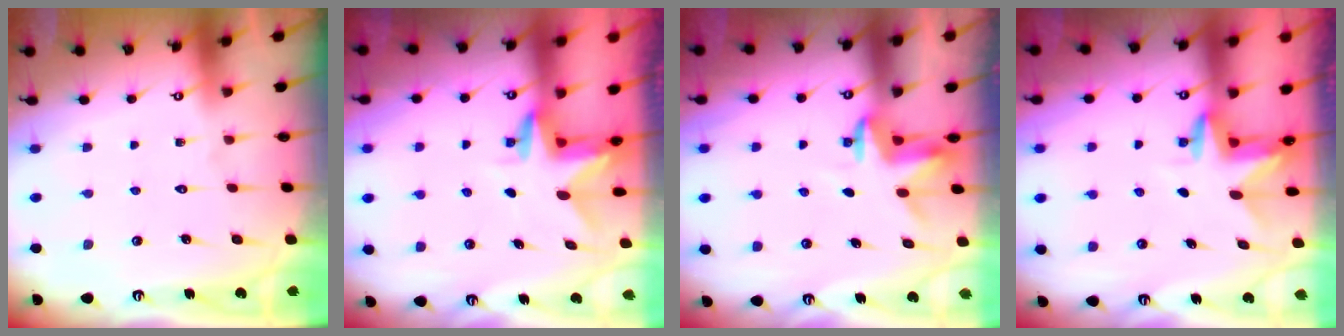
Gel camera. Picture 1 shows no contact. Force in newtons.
{"total": 2.9, "press": 2.9, "slide": 0.2}
{"total": 3.8, "press": 3.8, "slide": 0.3}
{"total": 3.2, "press": 3.2, "slide": 0.3}